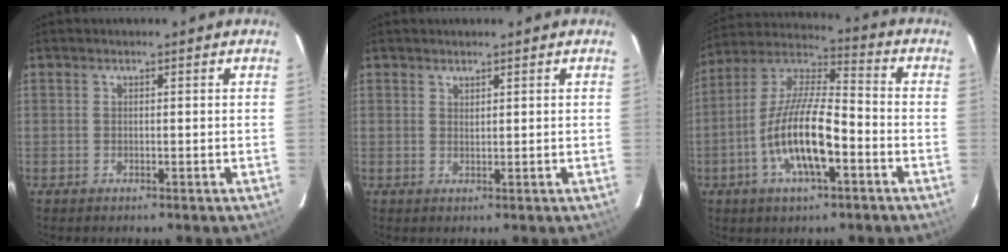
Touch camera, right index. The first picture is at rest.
{"total": 0.9, "force": [0.9, 0.3, 0.2], "torque": [-0.004, 0.001, 0.017]}
{"total": 15.1, "force": [-5.4, 4.6, 13.3], "torque": [-0.267, -0.006, -0.104]}